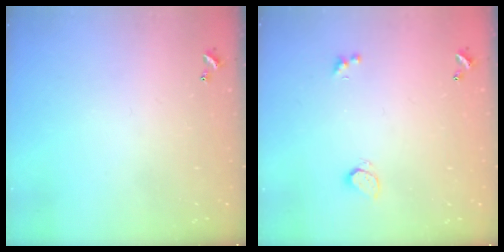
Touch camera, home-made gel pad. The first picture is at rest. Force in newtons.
{"total": 0.6, "press": 0.5, "slide": 0.4}